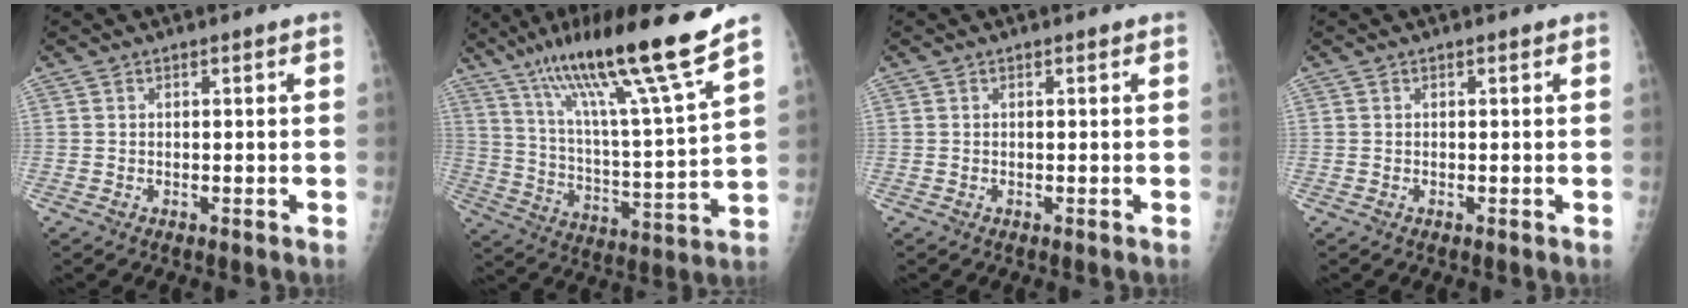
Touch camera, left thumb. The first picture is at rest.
{"total": 21.3, "force": [15.3, 0.5, 14.8], "torque": [-0.230, -0.061, 0.265]}
{"total": 0.0}
{"total": 0.0}